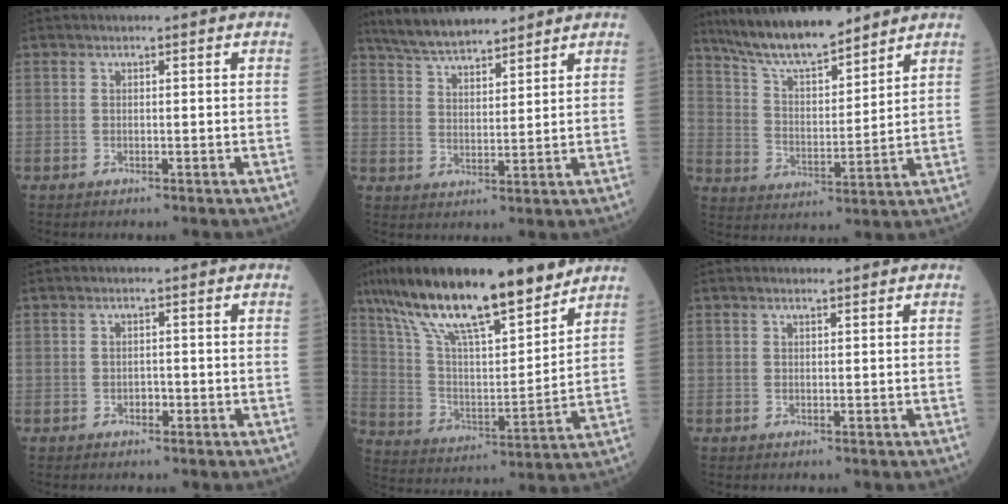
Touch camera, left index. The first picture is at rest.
{"total": 9.7, "force": [8.5, 1.9, 4.1], "torque": [-0.072, 0.023, 0.155]}
{"total": 13.7, "force": [11.8, 2.7, 6.5], "torque": [-0.112, 0.008, 0.210]}
{"total": 0.9, "force": [-0.5, 0.6, 0.5], "torque": [-0.004, 0.003, -0.009]}
{"total": 21.4, "force": [15.7, 4.2, 14.0], "torque": [-0.250, 0.021, 0.276]}
{"total": 0.8, "force": [0.7, 0.1, 0.3], "torque": [-0.010, 0.004, 0.012]}